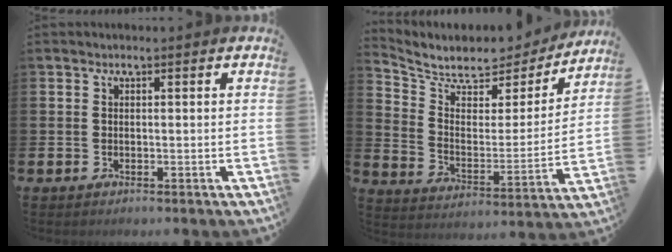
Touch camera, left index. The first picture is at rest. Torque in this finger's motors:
{"motor_torque": [0.26, -0.27, 0.17, 0.06]}